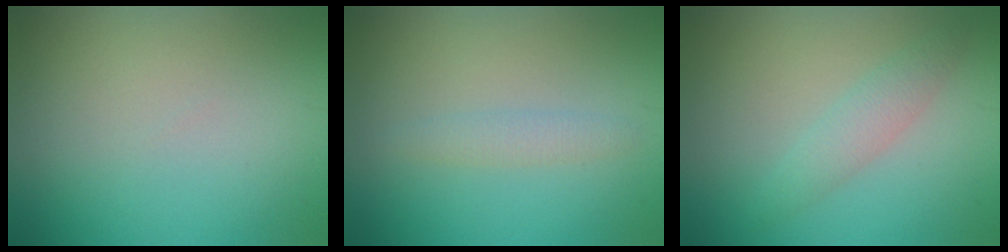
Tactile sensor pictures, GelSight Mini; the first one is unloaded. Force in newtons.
{"total": 1.4, "press": 1.4, "slide": 0.1}
{"total": 2.2, "press": 2.2, "slide": 0.1}